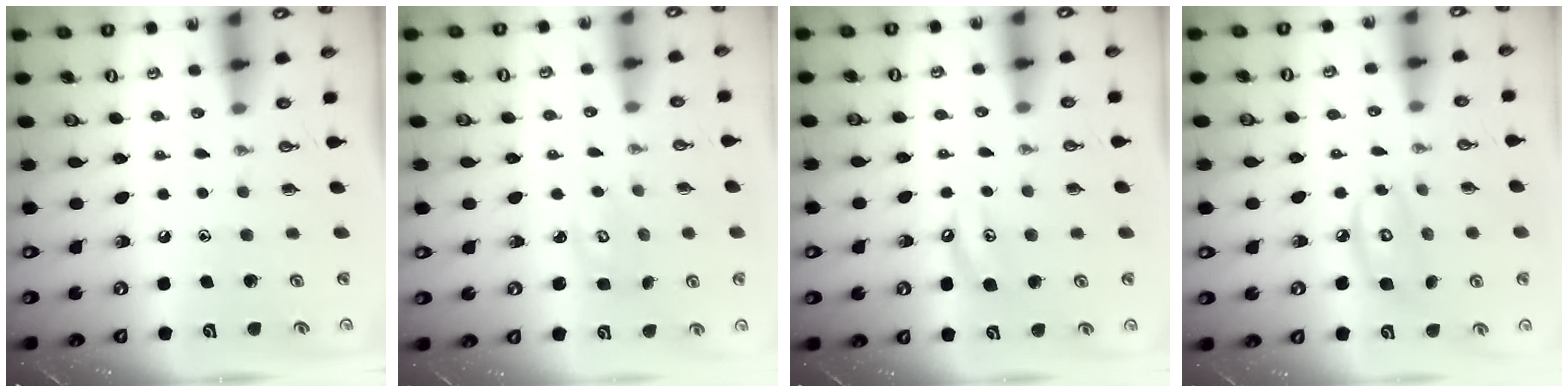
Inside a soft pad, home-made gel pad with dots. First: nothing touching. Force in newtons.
{"total": 3.6, "press": 3.6, "slide": 0.4}
{"total": 4.6, "press": 4.6, "slide": 0.4}
{"total": 7.9, "press": 7.8, "slide": 0.5}